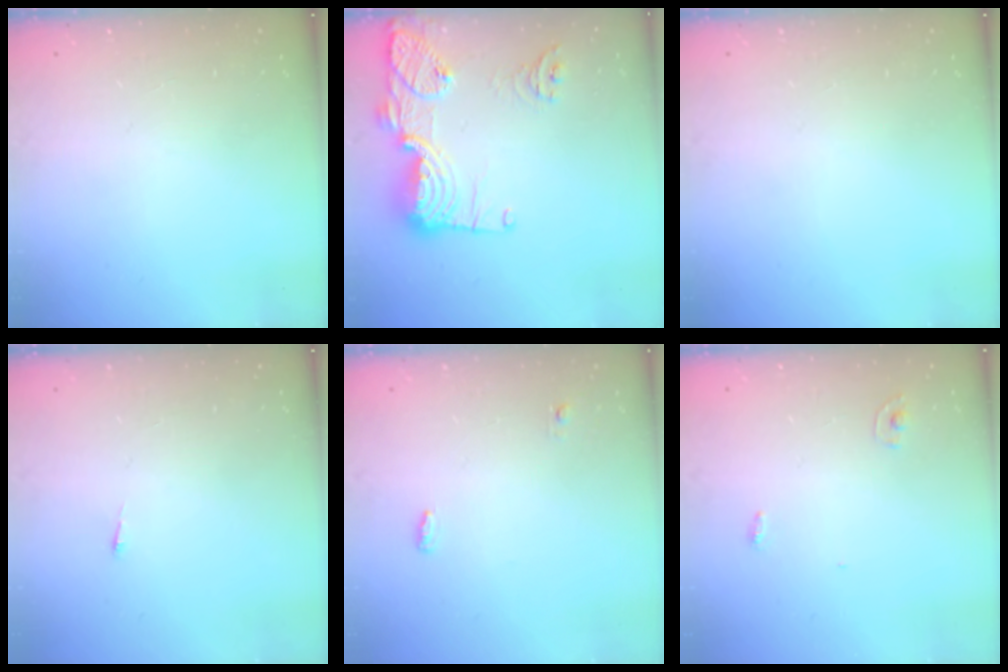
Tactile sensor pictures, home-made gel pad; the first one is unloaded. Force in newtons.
{"total": 19.0, "press": 18.0, "slide": 5.9}
{"total": 0.0}
{"total": 2.6, "press": 2.5, "slide": 0.3}
{"total": 3.5, "press": 3.4, "slide": 1.0}
{"total": 2.8, "press": 2.8, "slide": 0.1}